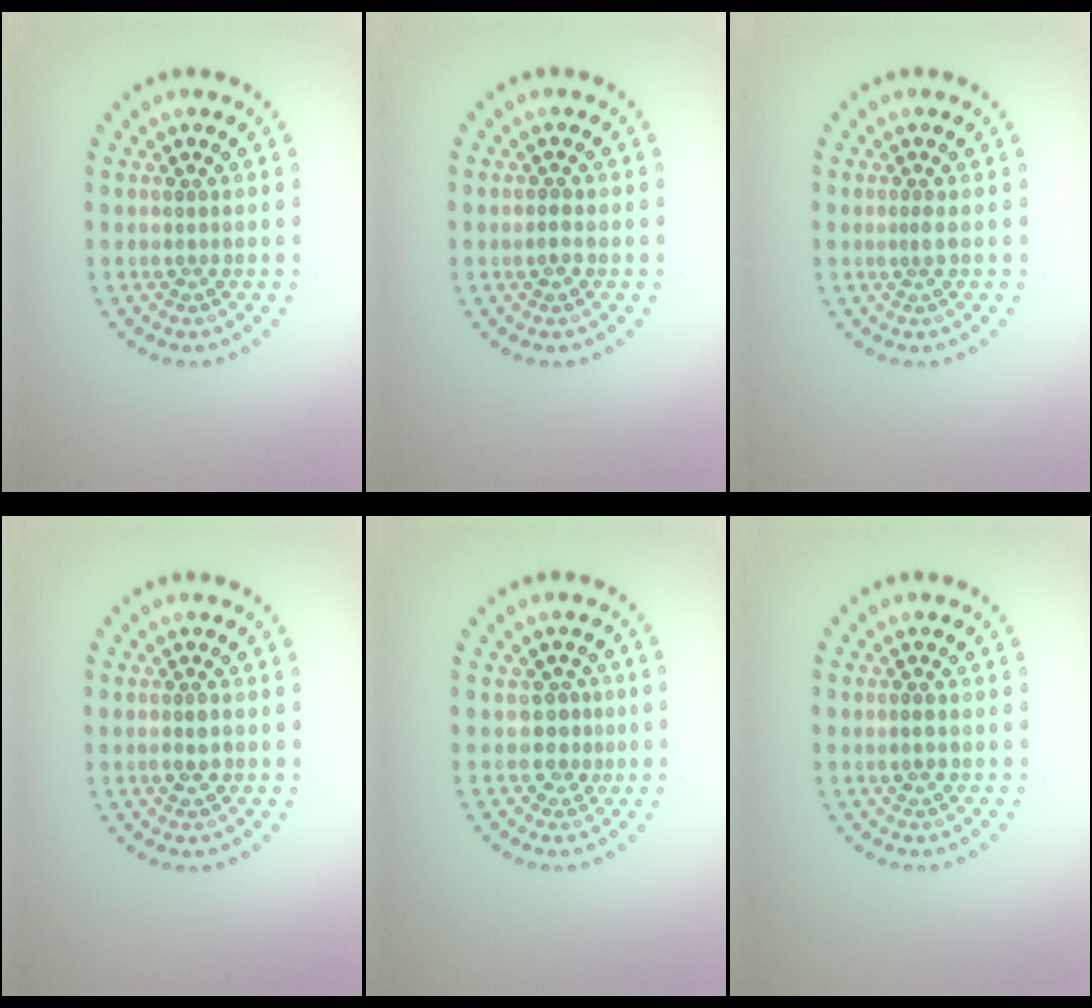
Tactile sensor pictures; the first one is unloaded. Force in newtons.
{"total": 1.0, "press": 1.0, "slide": 0.3}
{"total": 0.9, "press": 0.5, "slide": 0.7}
{"total": 1.3, "press": 1.2, "slide": 0.3}
{"total": 2.0, "press": 1.4, "slide": 1.4}
{"total": 0.8, "press": 0.8, "slide": 0.1}